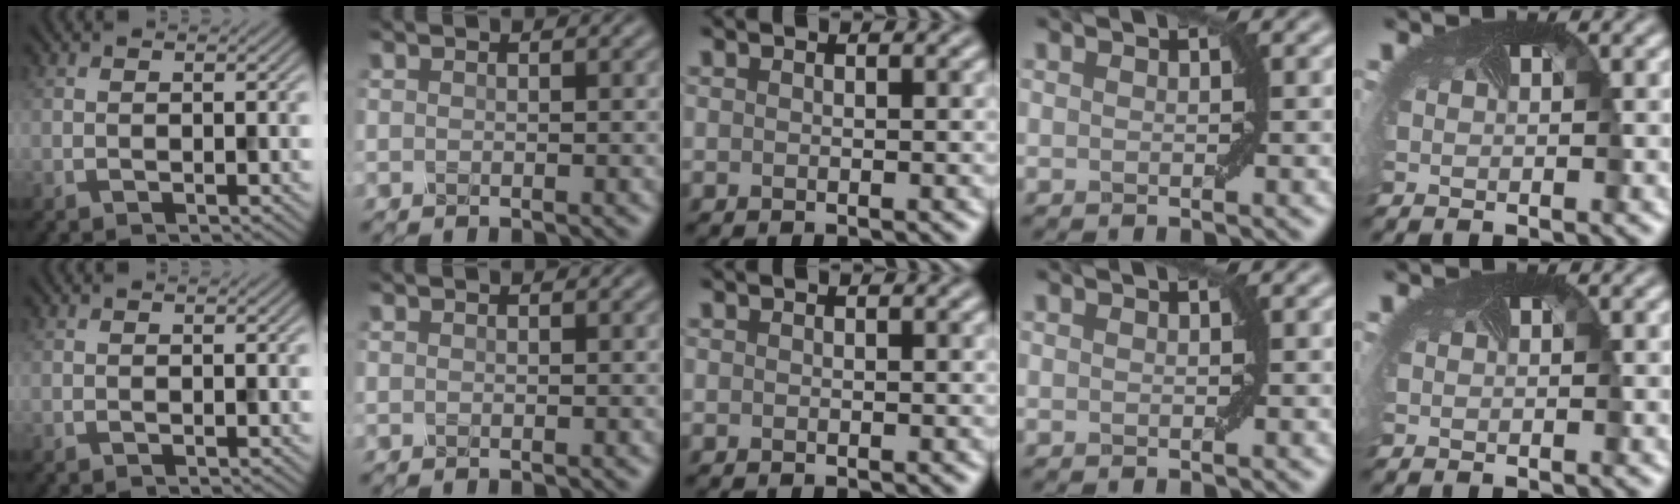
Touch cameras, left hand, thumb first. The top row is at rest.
{}